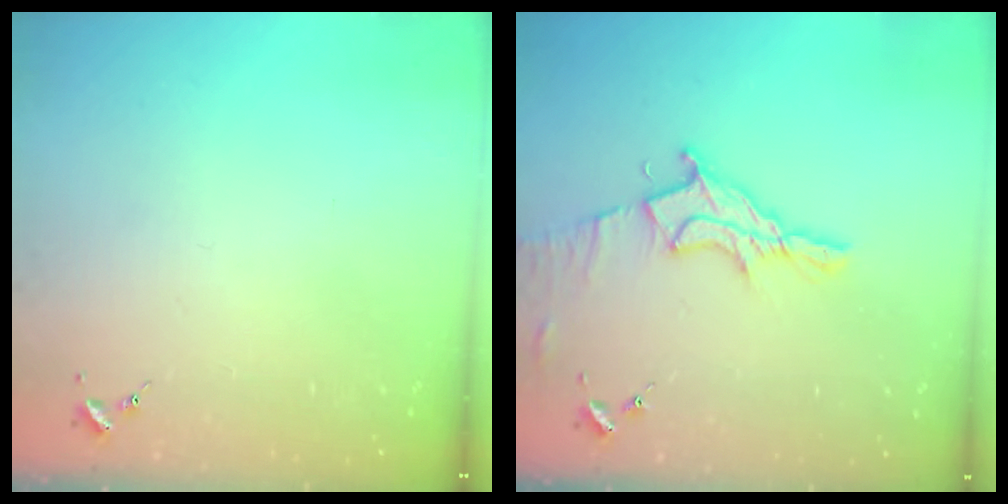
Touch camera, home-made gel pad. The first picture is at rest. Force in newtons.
{"total": 12.1, "press": 12.0, "slide": 1.0}